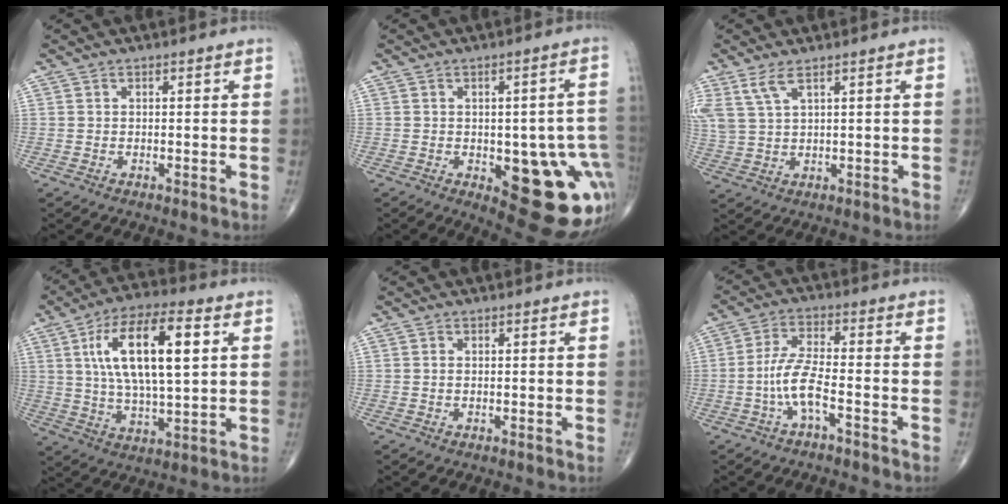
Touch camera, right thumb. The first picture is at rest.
{"total": 19.2, "force": [-5.0, 7.9, 16.8], "torque": [-0.144, 0.016, -0.033]}
{"total": 5.0, "force": [3.1, 1.5, 3.6], "torque": [-0.094, -0.005, 0.075]}
{"total": 18.0, "force": [4.8, 6.7, 16.0], "torque": [-0.279, 0.002, 0.082]}
{"total": 0.6, "force": [0.1, 0.3, 0.5], "torque": [-0.013, 0.003, 0.004]}
{"total": 6.7, "force": [-2.7, 1.6, 5.9], "torque": [-0.129, 0.029, -0.054]}